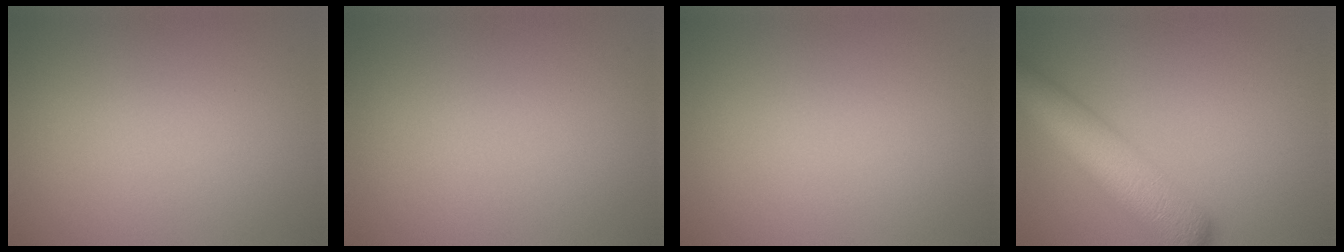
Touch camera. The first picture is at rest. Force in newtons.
{"total": 0.0}
{"total": 0.0}
{"total": 8.2, "press": 8.2, "slide": 0.3}